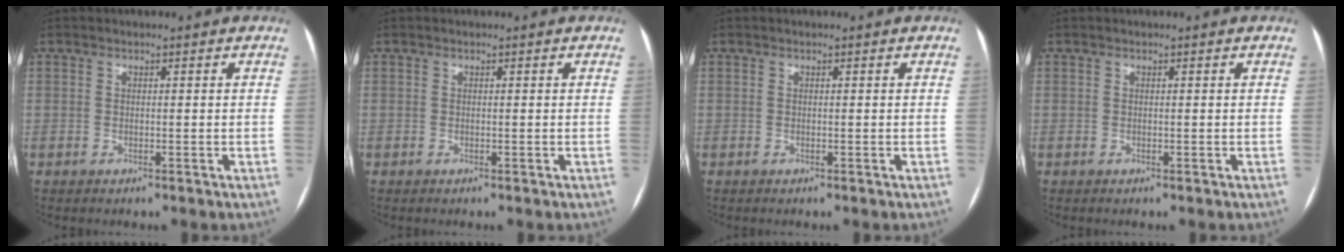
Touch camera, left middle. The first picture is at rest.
{"total": 0.0}
{"total": 0.0}
{"total": 0.0}